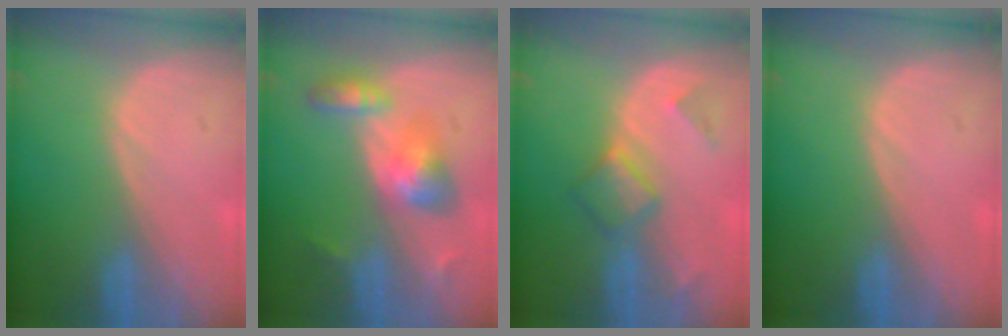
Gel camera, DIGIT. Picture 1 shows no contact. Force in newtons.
{"total": 6.2, "press": 6.0, "slide": 1.5}
{"total": 4.9, "press": 4.8, "slide": 0.9}
{"total": 0.0}